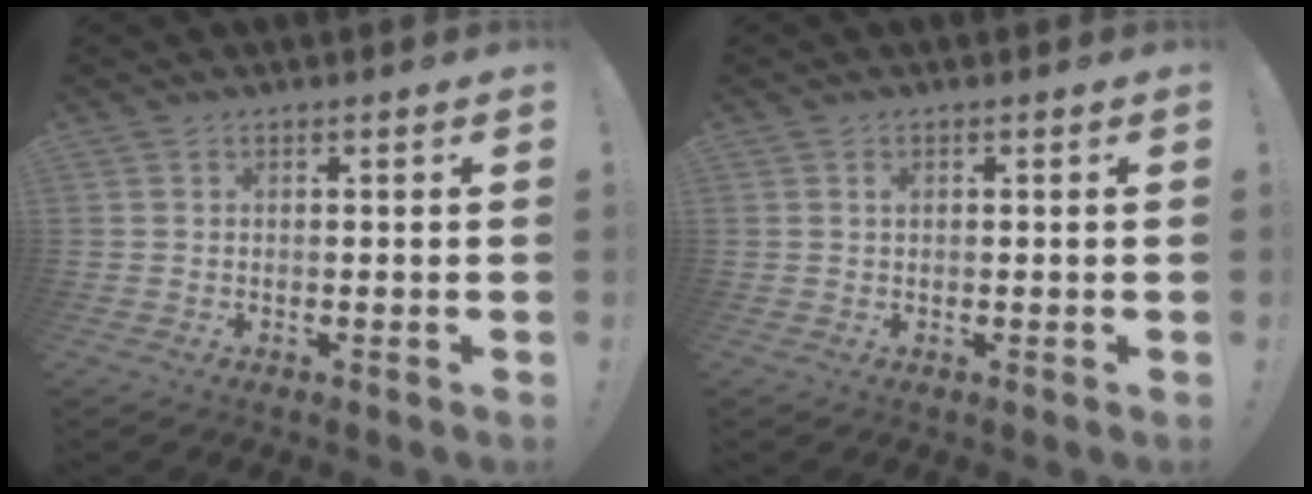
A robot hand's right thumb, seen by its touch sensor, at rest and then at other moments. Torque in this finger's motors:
{"motor_torque": [-0.11, 0.01, 0.18, -0.13, 0.13]}